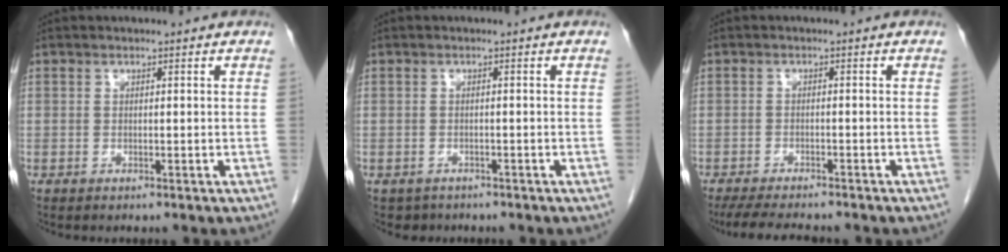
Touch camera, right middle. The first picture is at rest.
{"total": 2.3, "force": [-1.8, 1.4, -0.2], "torque": [-0.006, 0.002, -0.028]}
{"total": 7.7, "force": [-6.8, 1.2, 3.4], "torque": [-0.052, -0.016, -0.105]}